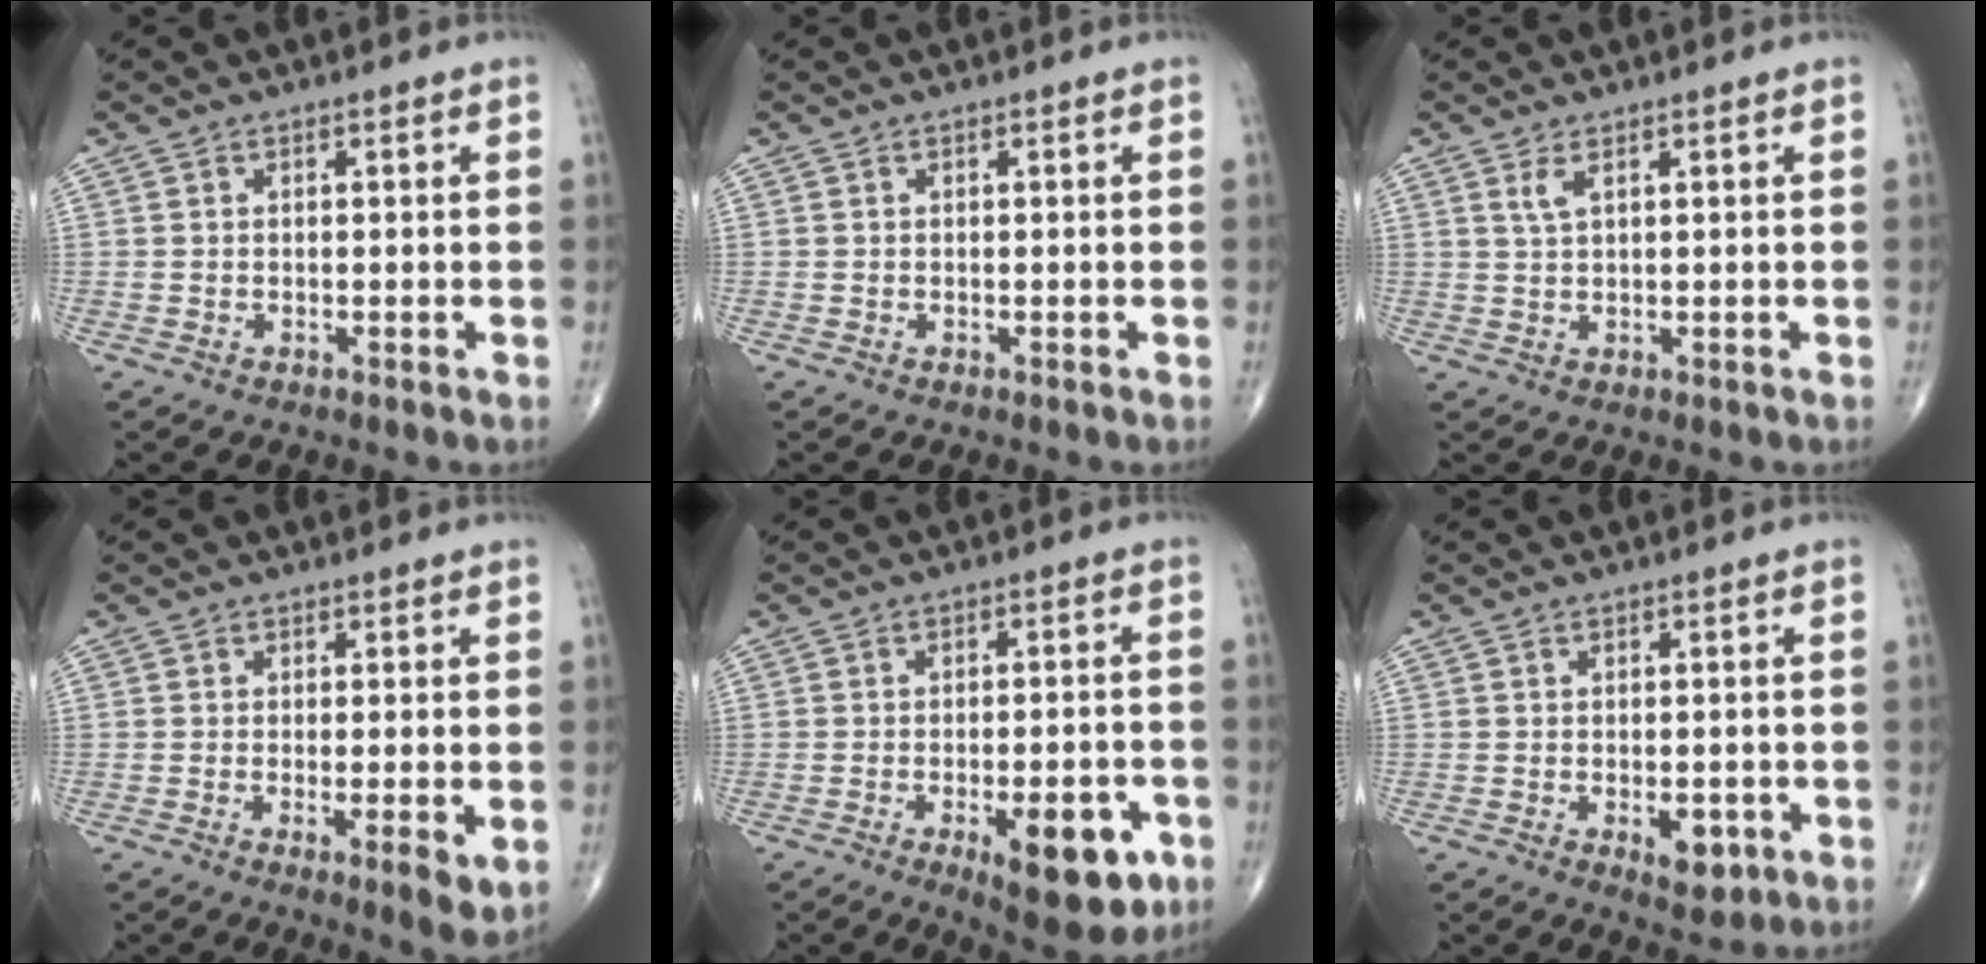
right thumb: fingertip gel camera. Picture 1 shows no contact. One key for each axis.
{"total": 0.0}
{"total": 2.0, "fx": 1.1, "fy": 0.6, "fz": 1.6, "tx": -0.038, "ty": -0.002, "tz": 0.028}
{"total": 5.5, "fx": -1.1, "fy": 1.2, "fz": 5.3, "tx": -0.082, "ty": -0.017, "tz": -0.019}
{"total": 12.9, "fx": -5.5, "fy": 5.1, "fz": 10.5, "tx": -0.118, "ty": 0.015, "tz": -0.066}
{"total": 4.7, "fx": -1.6, "fy": 2.4, "fz": 3.8, "tx": -0.038, "ty": 0.001, "tz": -0.014}